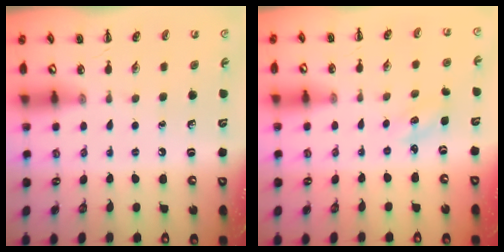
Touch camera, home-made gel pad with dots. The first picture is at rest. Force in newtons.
{"total": 2.1, "press": 2.0, "slide": 0.6}